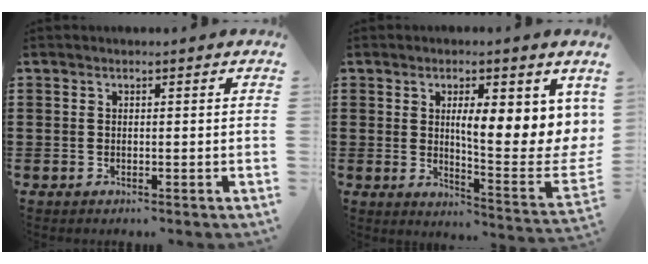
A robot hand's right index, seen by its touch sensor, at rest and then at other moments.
{"total": 8.8, "force": [3.0, 2.6, 7.8], "torque": [-0.117, -0.027, 0.042]}